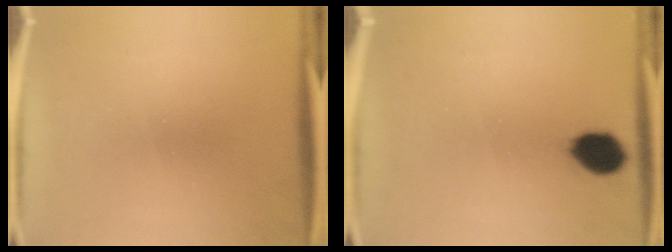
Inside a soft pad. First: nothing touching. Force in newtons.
{"total": 7.5}